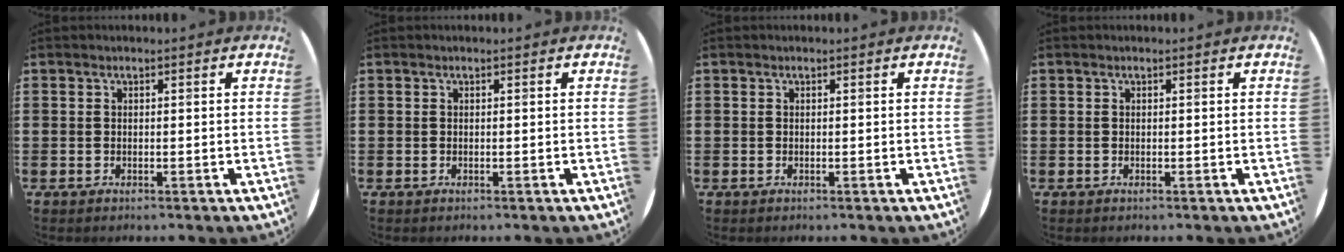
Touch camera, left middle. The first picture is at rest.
{"total": 0.0}
{"total": 0.0}
{"total": 0.0}